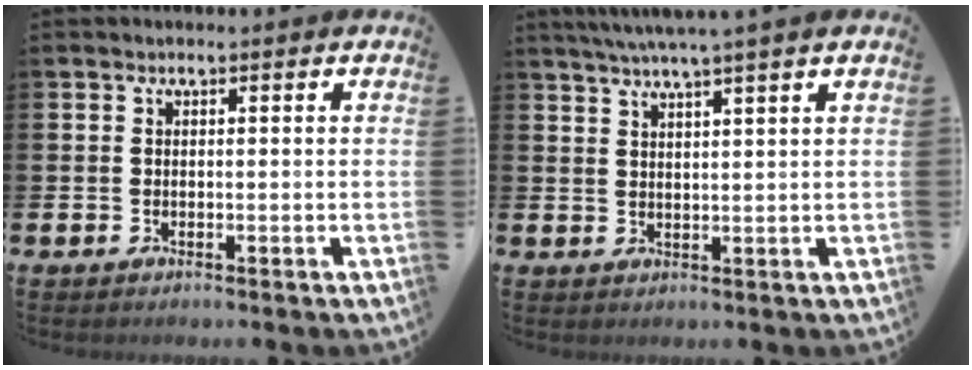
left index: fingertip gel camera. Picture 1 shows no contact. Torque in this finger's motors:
{"motor_torque": [1.12, -1.02, 0.62, 0.09]}